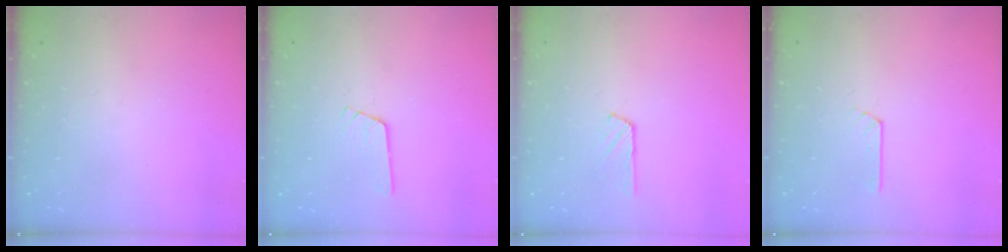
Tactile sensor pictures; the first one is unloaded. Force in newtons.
{"total": 4.1, "press": 4.1, "slide": 0.3}
{"total": 3.8, "press": 3.8, "slide": 0.5}
{"total": 2.2, "press": 2.2, "slide": 0.3}